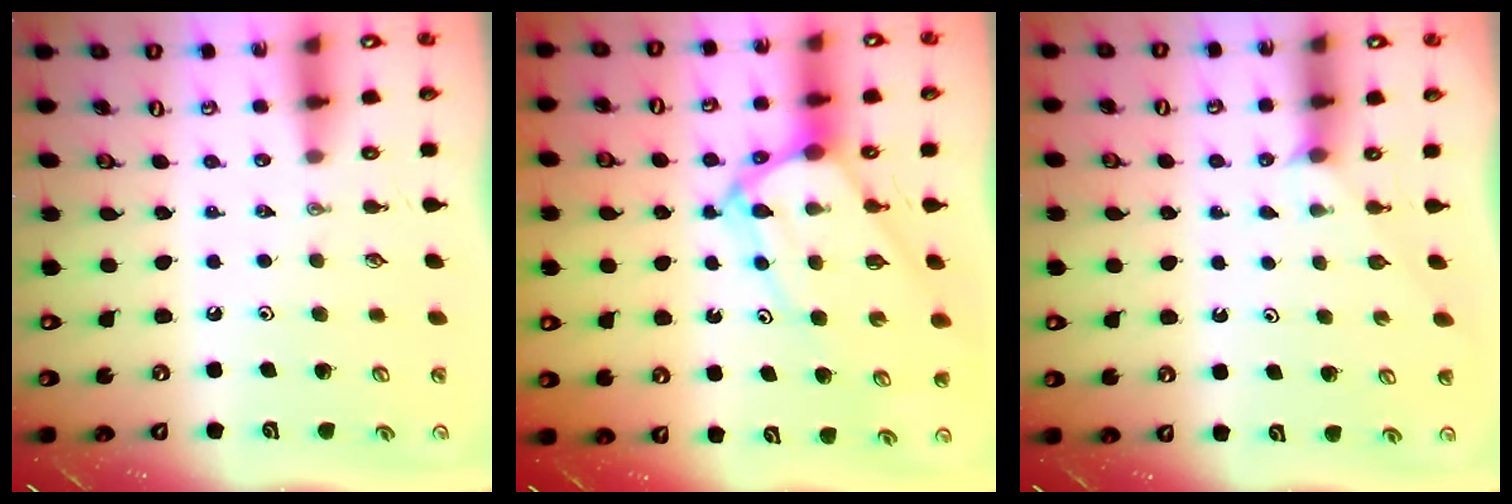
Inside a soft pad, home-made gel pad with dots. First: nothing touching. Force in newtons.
{"total": 11.2, "press": 11.1, "slide": 1.1}
{"total": 2.5, "press": 2.5, "slide": 0.3}